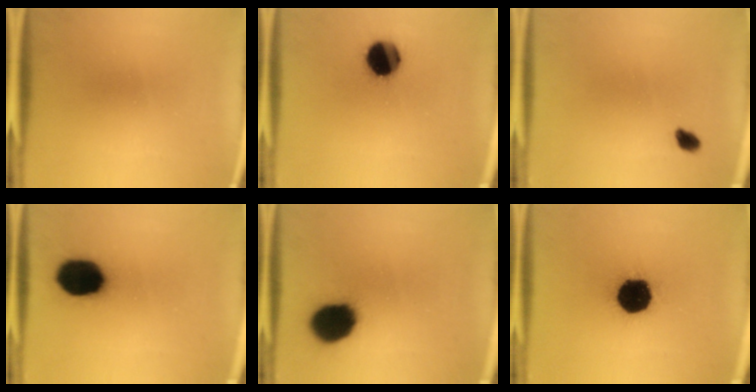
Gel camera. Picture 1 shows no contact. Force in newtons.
{"total": 11.5}
{"total": 1.9}
{"total": 16.3}
{"total": 13.7}
{"total": 18.2}